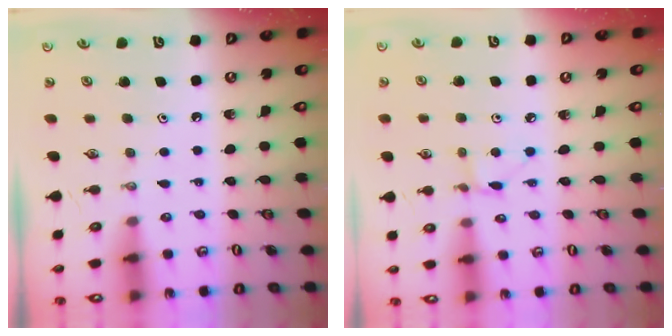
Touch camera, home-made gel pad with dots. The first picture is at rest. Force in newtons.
{"total": 2.6, "press": 2.6, "slide": 0.4}